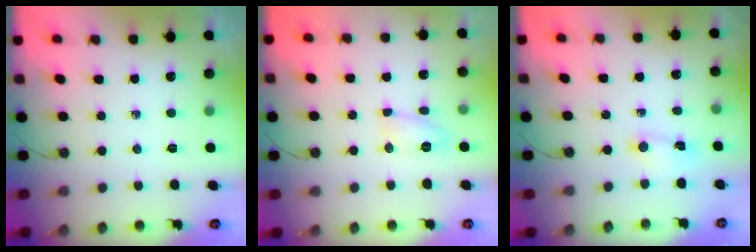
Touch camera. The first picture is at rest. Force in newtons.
{"total": 8.3, "press": 7.0, "slide": 4.4}
{"total": 2.7, "press": 2.7, "slide": 0.3}